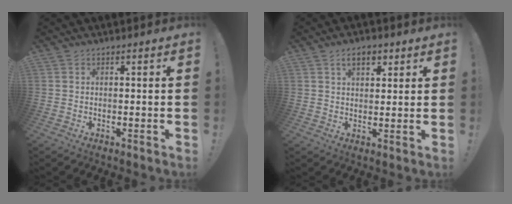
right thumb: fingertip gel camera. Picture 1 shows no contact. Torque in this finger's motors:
{"motor_torque": [0.33, 0.83, 0.15, -0.21, 0.00]}